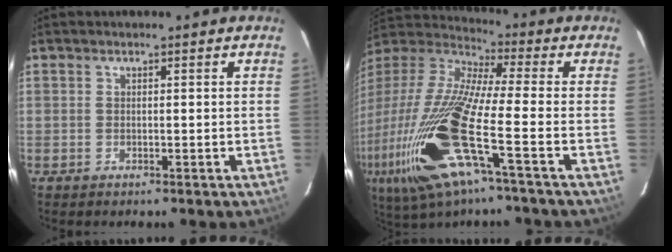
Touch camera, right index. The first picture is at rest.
{"total": 26.2, "force": [-9.7, 4.6, 23.9], "torque": [-0.478, -0.064, -0.191]}